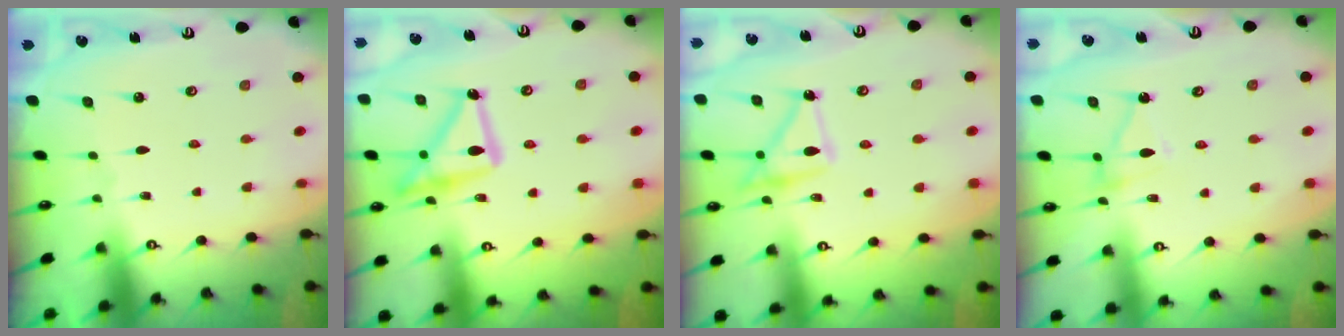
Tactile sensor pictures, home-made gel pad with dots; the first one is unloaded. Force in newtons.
{"total": 18.2, "press": 18.2, "slide": 1.2}
{"total": 17.0, "press": 17.0, "slide": 0.9}
{"total": 9.3, "press": 9.3, "slide": 0.6}